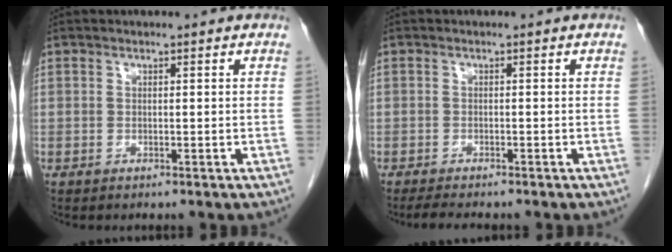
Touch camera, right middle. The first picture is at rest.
{"total": 3.5, "force": [-3.0, 0.4, 1.7], "torque": [-0.033, -0.011, -0.044]}